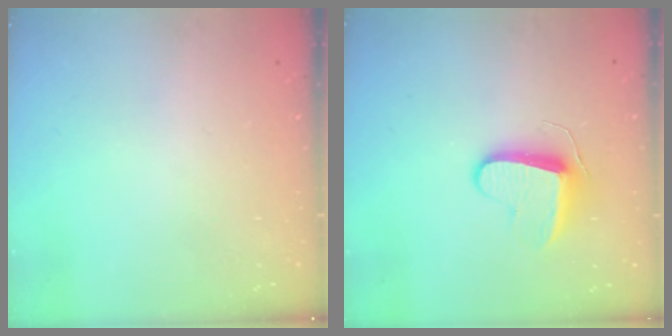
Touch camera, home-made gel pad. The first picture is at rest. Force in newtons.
{"total": 8.9, "press": 8.9, "slide": 0.1}